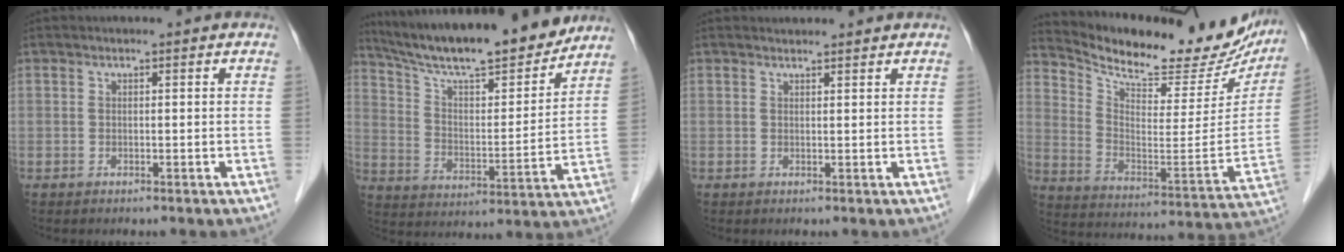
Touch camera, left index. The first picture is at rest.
{"total": 20.3, "force": [17.8, 2.2, 9.4], "torque": [-0.160, -0.006, 0.280]}
{"total": 2.3, "force": [2.2, 0.3, 0.3], "torque": [-0.012, 0.012, 0.031]}
{"total": 25.2, "force": [22.5, 6.8, 9.3], "torque": [-0.150, -0.053, 0.305]}